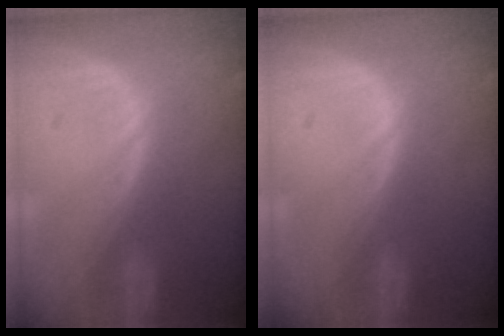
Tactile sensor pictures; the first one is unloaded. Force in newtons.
{"total": 0.0}